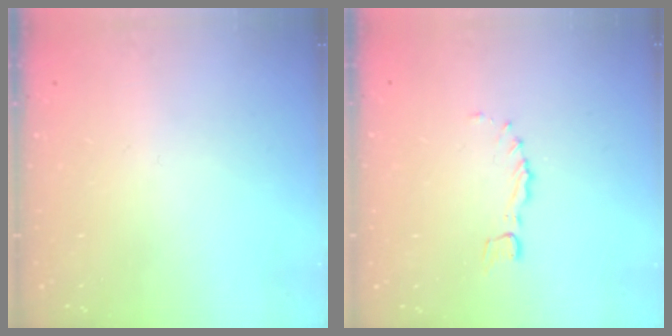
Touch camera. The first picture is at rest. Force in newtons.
{"total": 0.0}